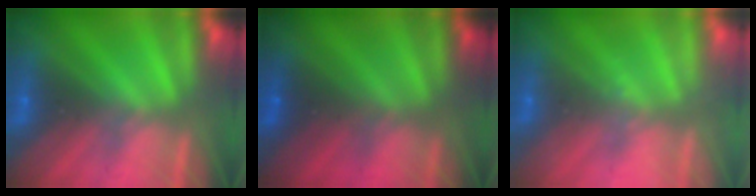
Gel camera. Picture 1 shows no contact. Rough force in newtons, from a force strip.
{"total": 1.9}
{"total": 2.3}